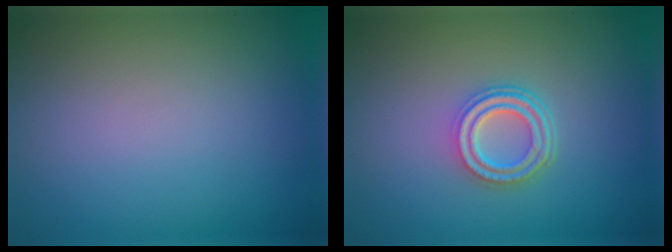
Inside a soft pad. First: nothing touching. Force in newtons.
{"total": 3.8, "press": 2.9, "slide": 2.6}